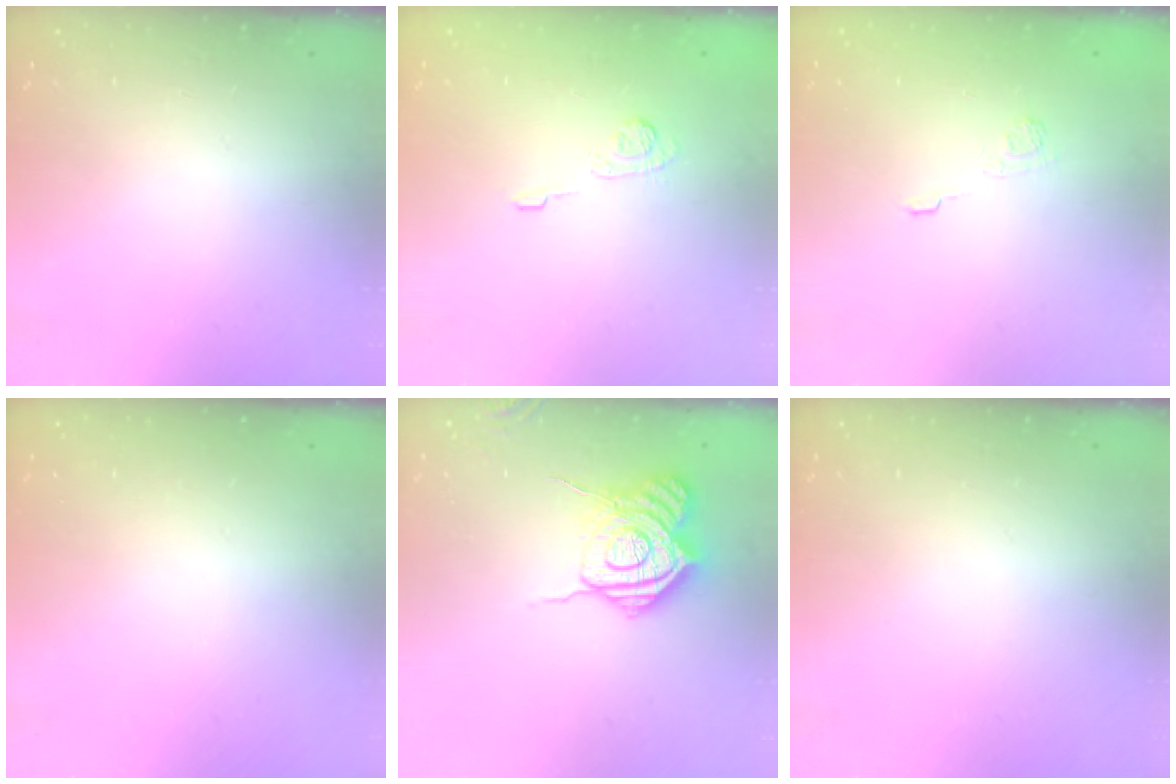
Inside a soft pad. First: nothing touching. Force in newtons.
{"total": 4.5, "press": 4.2, "slide": 1.6}
{"total": 2.3, "press": 1.8, "slide": 1.3}
{"total": 0.0}
{"total": 15.5, "press": 15.5, "slide": 1.1}
{"total": 0.0}